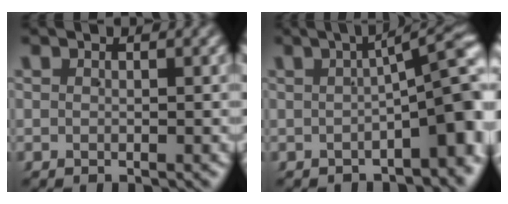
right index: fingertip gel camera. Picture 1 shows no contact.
{"total": 5.9, "force": [-0.9, 1.4, 5.6], "torque": [-0.062, 0.014, -0.011]}